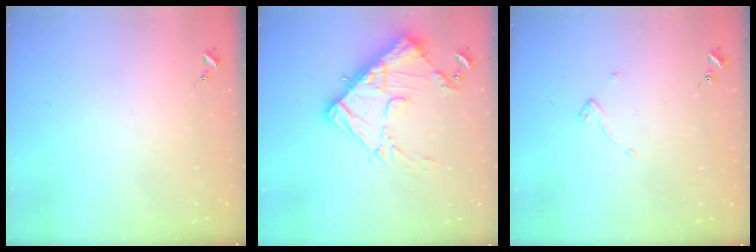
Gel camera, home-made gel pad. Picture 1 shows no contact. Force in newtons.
{"total": 16.0, "press": 15.9, "slide": 1.7}
{"total": 4.7, "press": 4.7, "slide": 0.2}